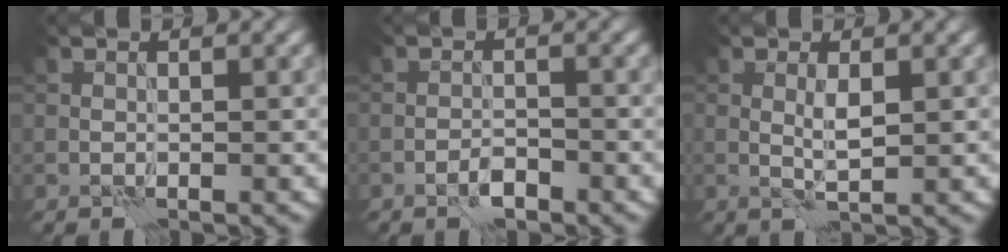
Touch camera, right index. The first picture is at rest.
{"total": 1.6, "force": [-1.2, 0.4, 0.9], "torque": [-0.015, 0.005, -0.024]}
{"total": 1.5, "force": [0.5, 0.1, 1.4], "torque": [-0.032, -0.002, 0.009]}